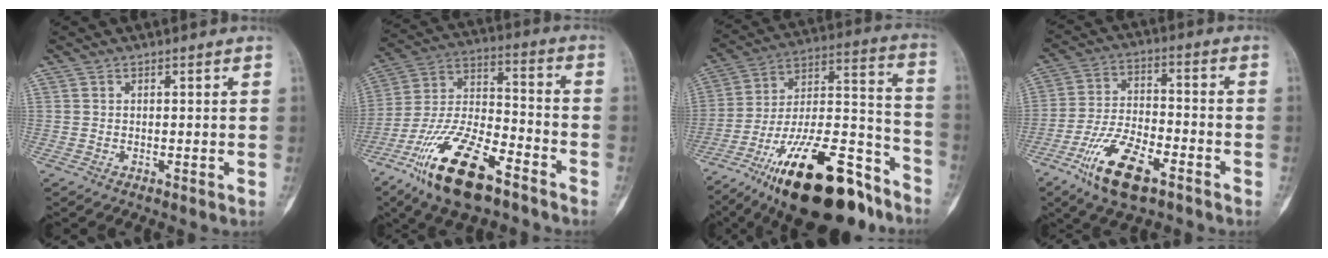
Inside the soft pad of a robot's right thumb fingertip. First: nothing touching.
{"total": 20.3, "force": [-12.5, 7.9, 14.0], "torque": [-0.268, 0.065, -0.229]}
{"total": 30.0, "force": [-19.3, 10.6, 20.3], "torque": [-0.285, 0.084, -0.319]}
{"total": 13.8, "force": [-7.9, 5.9, 9.7], "torque": [-0.173, 0.036, -0.144]}